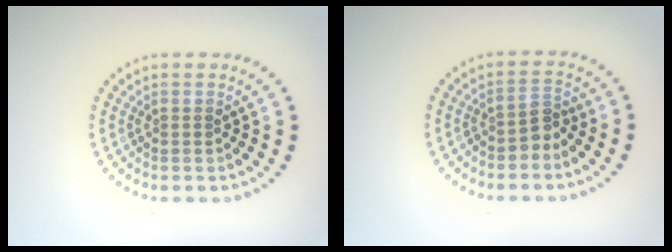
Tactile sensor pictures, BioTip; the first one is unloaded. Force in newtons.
{"total": 1.6, "press": 1.3, "slide": 1.0}